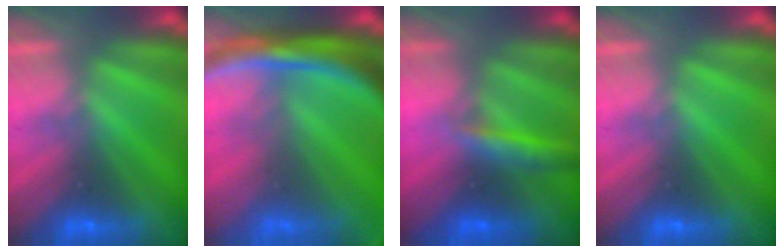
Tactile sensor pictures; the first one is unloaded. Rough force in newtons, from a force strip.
{"total": 7.6}
{"total": 2.9}
{"total": 0.0}